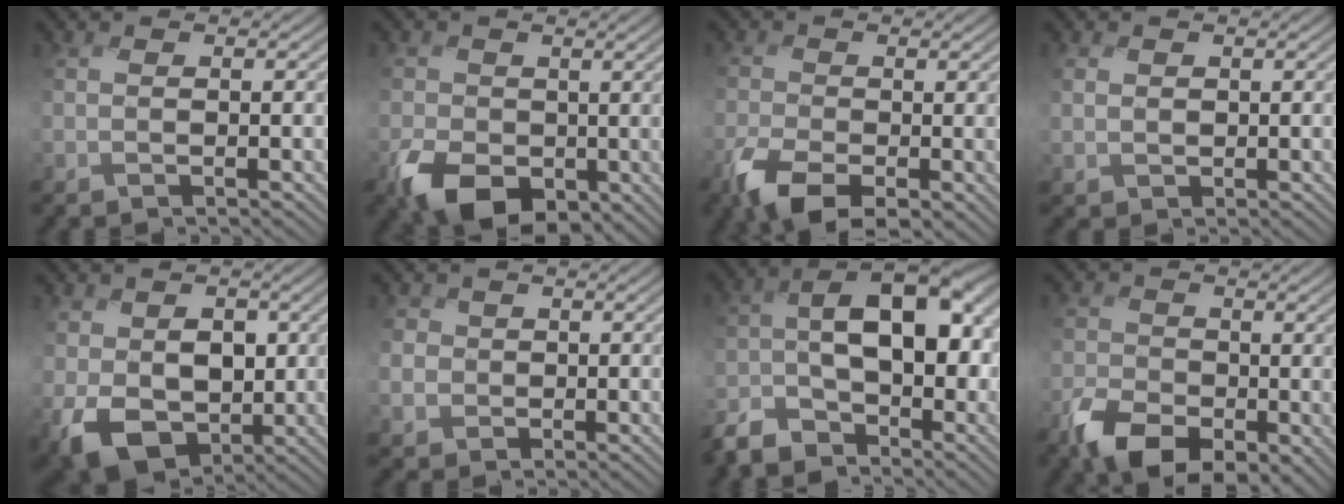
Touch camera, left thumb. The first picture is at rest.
{"total": 5.6, "force": [-2.2, 4.4, 2.8], "torque": [-0.050, -0.013, -0.052]}
{"total": 5.8, "force": [-3.3, 3.2, 3.5], "torque": [-0.075, -0.015, -0.072]}
{"total": 1.4, "force": [0.3, 1.4, 0.0], "torque": [-0.017, -0.003, 0.001]}
{"total": 10.7, "force": [-2.4, 8.1, 6.6], "torque": [-0.128, -0.025, -0.036]}
{"total": 2.6, "force": [-0.2, 2.6, -0.4], "torque": [-0.002, -0.006, -0.018]}
{"total": 12.4, "force": [-5.7, 7.3, 8.2], "torque": [-0.126, -0.017, -0.110]}
{"total": 6.7, "force": [-3.9, 4.1, 3.6], "torque": [-0.063, -0.019, -0.079]}